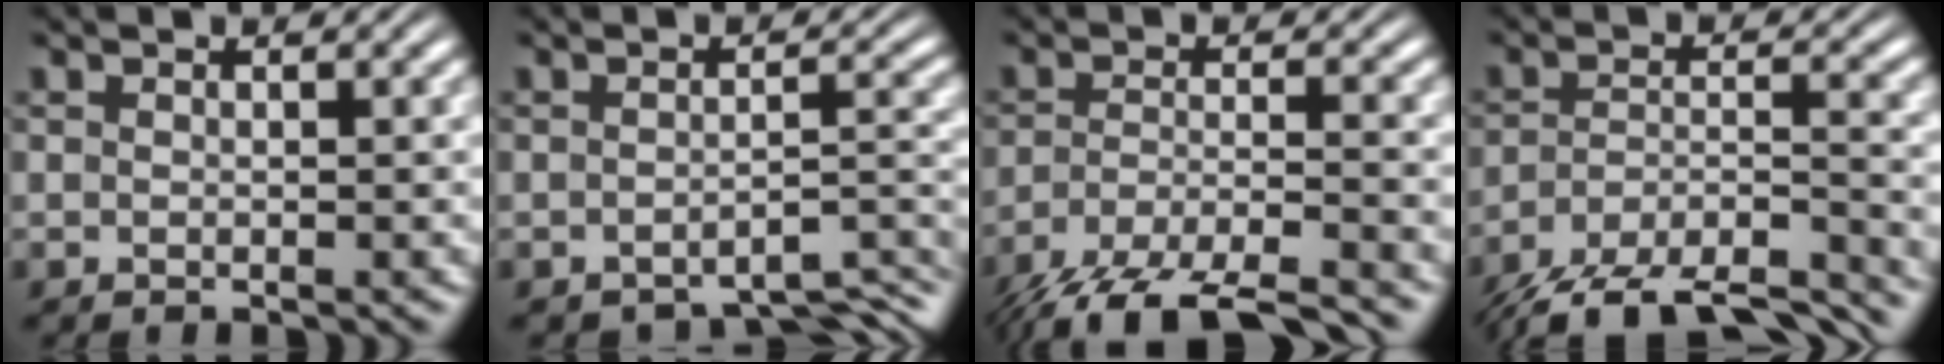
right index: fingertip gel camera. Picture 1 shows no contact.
{"total": 6.4, "force": [-5.6, 1.8, 2.6], "torque": [-0.021, -0.010, -0.083]}
{"total": 8.5, "force": [-6.8, 2.6, 4.4], "torque": [-0.080, -0.031, -0.092]}
{"total": 10.7, "force": [-8.8, 4.1, 4.6], "torque": [-0.068, -0.026, -0.133]}